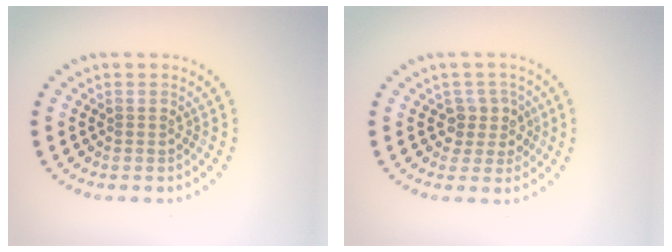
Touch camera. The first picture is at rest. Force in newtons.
{"total": 2.3, "press": 1.9, "slide": 1.3}